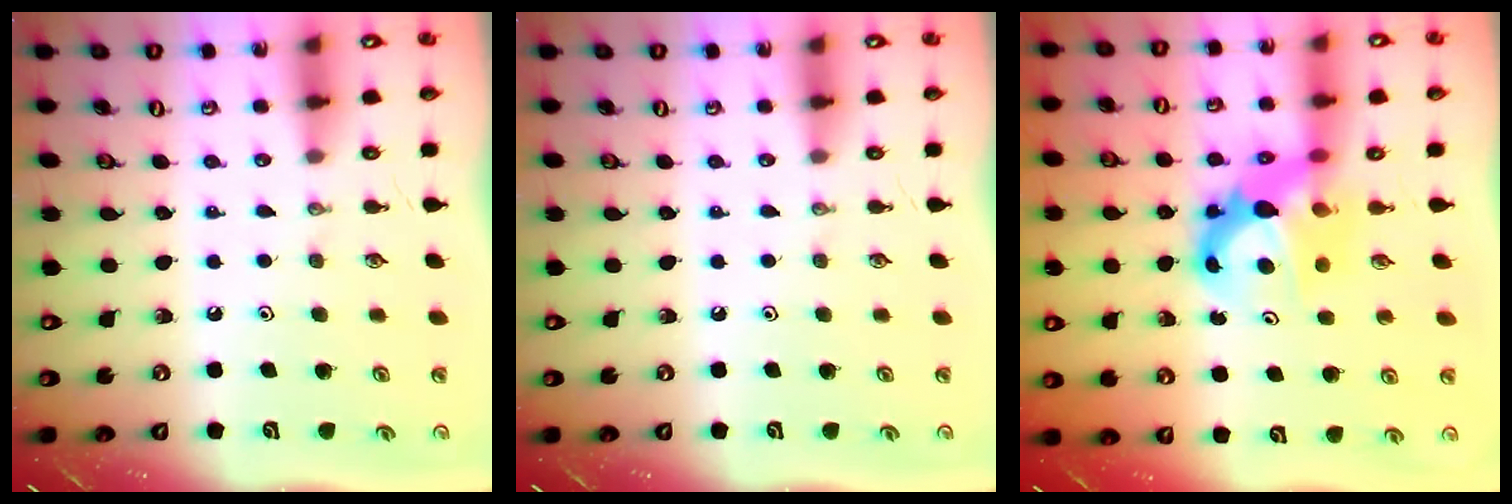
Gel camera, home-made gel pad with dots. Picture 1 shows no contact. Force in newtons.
{"total": 0.0}
{"total": 8.2, "press": 8.2, "slide": 0.7}